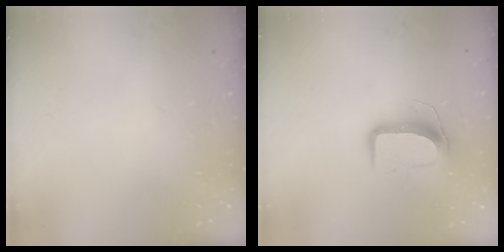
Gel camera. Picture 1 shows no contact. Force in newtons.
{"total": 9.2, "press": 9.1, "slide": 0.5}